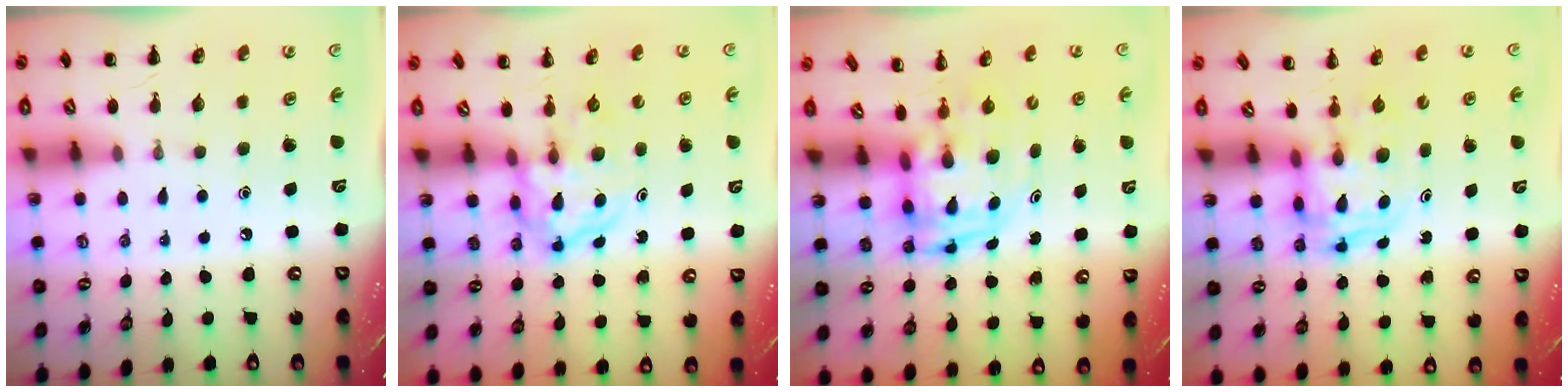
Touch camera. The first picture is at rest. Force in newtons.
{"total": 3.8, "press": 3.8, "slide": 0.4}
{"total": 3.3, "press": 3.2, "slide": 0.7}
{"total": 2.7, "press": 2.7, "slide": 0.2}